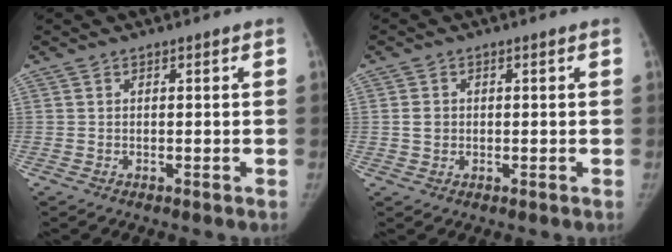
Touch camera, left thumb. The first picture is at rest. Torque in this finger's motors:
{"motor_torque": [0.05, -0.08, 0.16, 0.41, -0.03]}